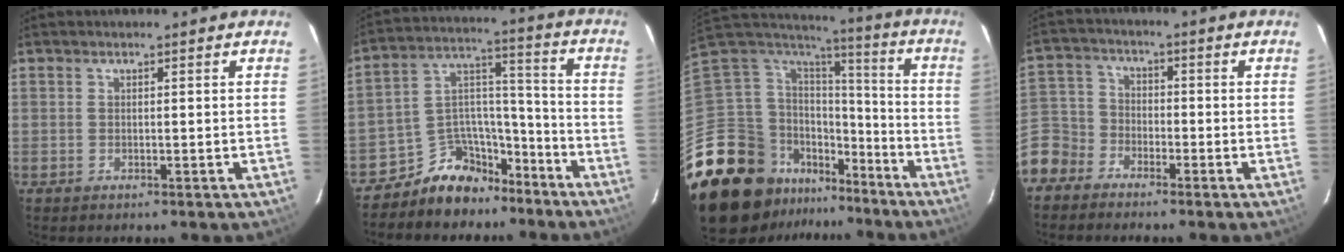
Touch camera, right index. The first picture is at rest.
{"total": 11.7, "force": [-9.2, 6.8, 2.2], "torque": [-0.042, 0.074, -0.152]}
{"total": 19.1, "force": [-12.9, 12.1, 7.2], "torque": [-0.173, 0.026, -0.222]}
{"total": 7.8, "force": [-5.2, 5.7, 1.1], "torque": [-0.040, 0.024, -0.116]}